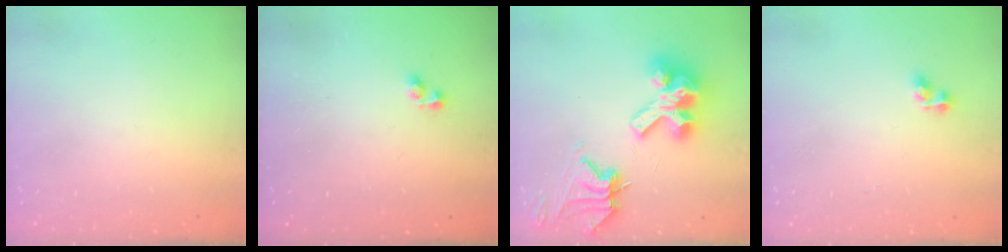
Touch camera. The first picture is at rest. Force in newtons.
{"total": 1.3, "press": 1.2, "slide": 0.2}
{"total": 13.0, "press": 13.0, "slide": 0.9}
{"total": 3.8, "press": 3.7, "slide": 0.9}